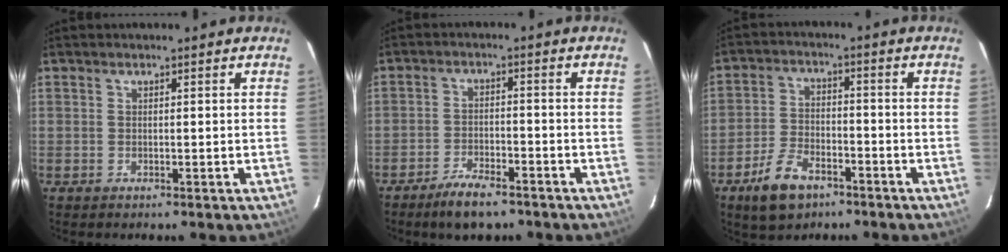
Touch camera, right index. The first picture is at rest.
{"total": 7.1, "force": [-5.5, 2.4, 3.8], "torque": [-0.091, 0.000, -0.095]}
{"total": 7.8, "force": [-4.9, 4.2, 4.3], "torque": [-0.113, 0.000, -0.088]}